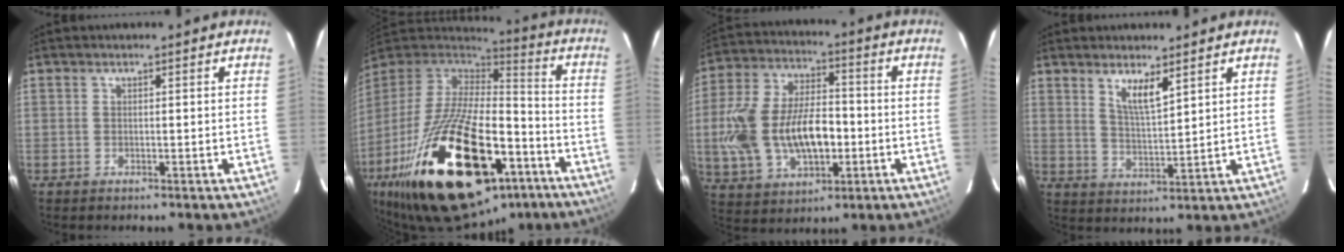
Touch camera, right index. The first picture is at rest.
{"total": 36.7, "force": [-18.9, 16.5, 26.8], "torque": [-0.508, -0.028, -0.287]}
{"total": 18.9, "force": [-2.7, 10.9, 15.2], "torque": [-0.333, 0.007, -0.036]}
{"total": 5.5, "force": [3.5, 1.2, 4.1], "torque": [-0.076, -0.007, 0.068]}